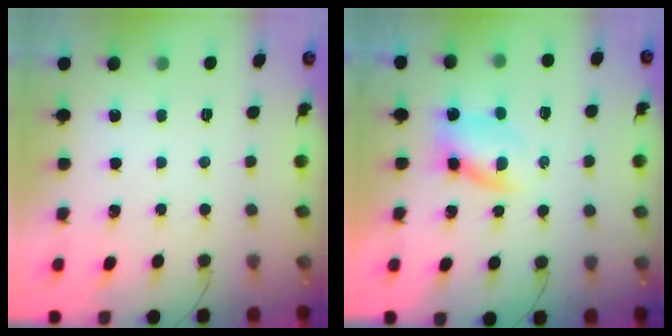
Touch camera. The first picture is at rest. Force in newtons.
{"total": 2.8, "press": 2.7, "slide": 0.7}